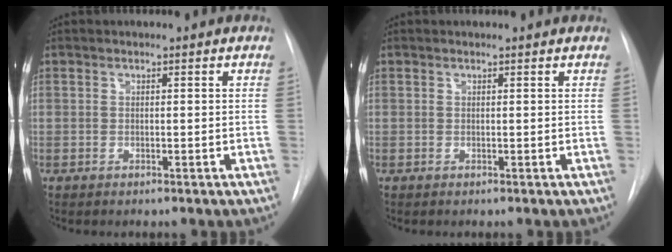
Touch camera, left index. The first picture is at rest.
{"total": 1.3, "force": [1.3, 0.2, 0.0], "torque": [-0.010, 0.010, 0.013]}